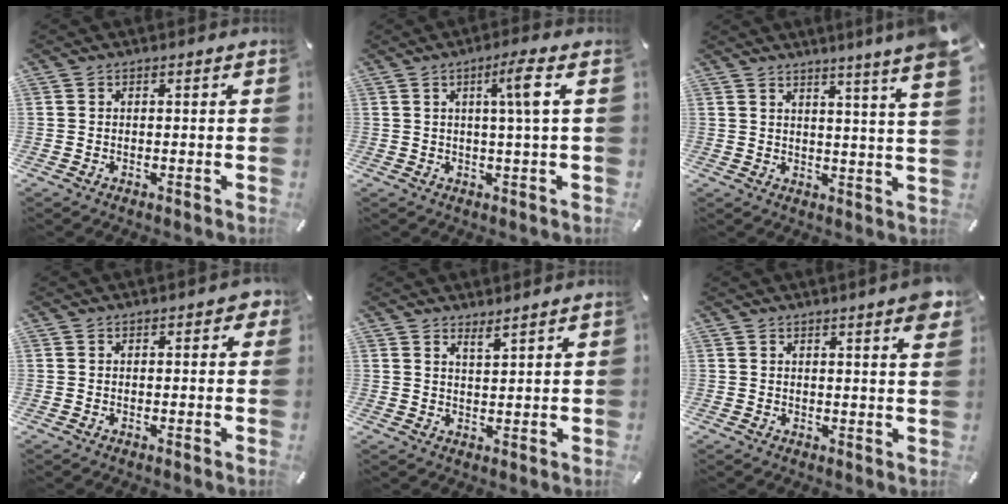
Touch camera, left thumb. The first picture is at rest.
{"total": 6.6, "force": [1.8, 0.0, 6.4], "torque": [-0.118, -0.005, 0.021]}
{"total": 7.0, "force": [4.7, -1.0, 5.2], "torque": [-0.079, -0.041, 0.071]}
{"total": 1.5, "force": [0.5, 1.0, 1.1], "torque": [-0.006, 0.000, 0.003]}
{"total": 2.8, "force": [2.6, -0.1, 0.9], "torque": [-0.021, -0.013, 0.048]}
{"total": 3.9, "force": [2.5, 0.5, 3.0], "torque": [-0.047, -0.013, 0.040]}